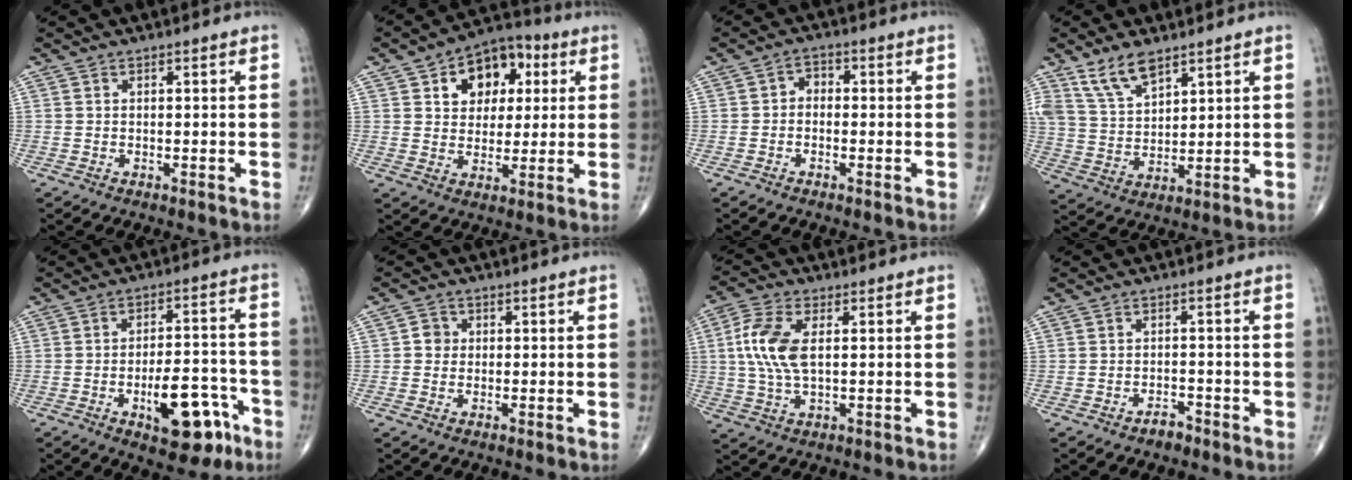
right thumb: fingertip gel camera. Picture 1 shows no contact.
{"total": 12.6, "force": [4.3, 9.0, 7.7], "torque": [-0.061, 0.006, 0.061]}
{"total": 2.6, "force": [-0.5, 2.1, 1.5], "torque": [-0.004, 0.016, -0.024]}
{"total": 8.6, "force": [6.0, 3.8, 4.8], "torque": [-0.081, -0.027, 0.126]}
{"total": 13.4, "force": [-5.9, 6.1, 10.4], "torque": [-0.125, 0.042, -0.078]}
{"total": 2.4, "force": [0.1, 2.3, 0.8], "torque": [0.003, 0.006, -0.004]}
{"total": 9.6, "force": [1.4, 4.7, 8.2], "torque": [-0.190, 0.005, 0.027]}
{"total": 2.2, "force": [-1.7, 1.0, 0.9], "torque": [-0.013, 0.009, -0.028]}